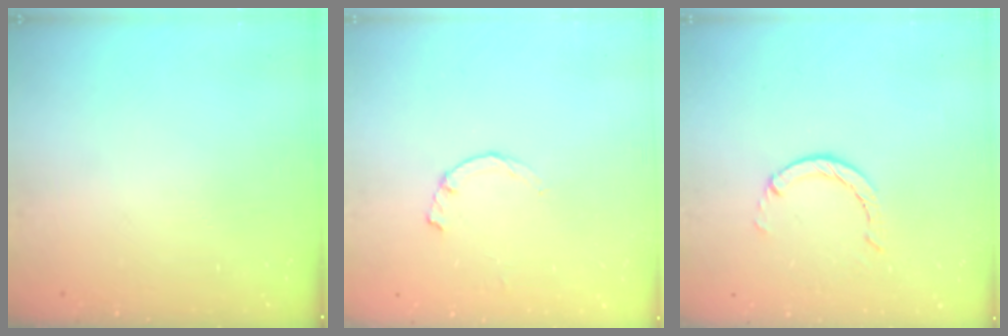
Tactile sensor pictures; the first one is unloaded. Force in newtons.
{"total": 1.2, "press": 1.1, "slide": 0.3}
{"total": 1.2, "press": 1.2, "slide": 0.2}